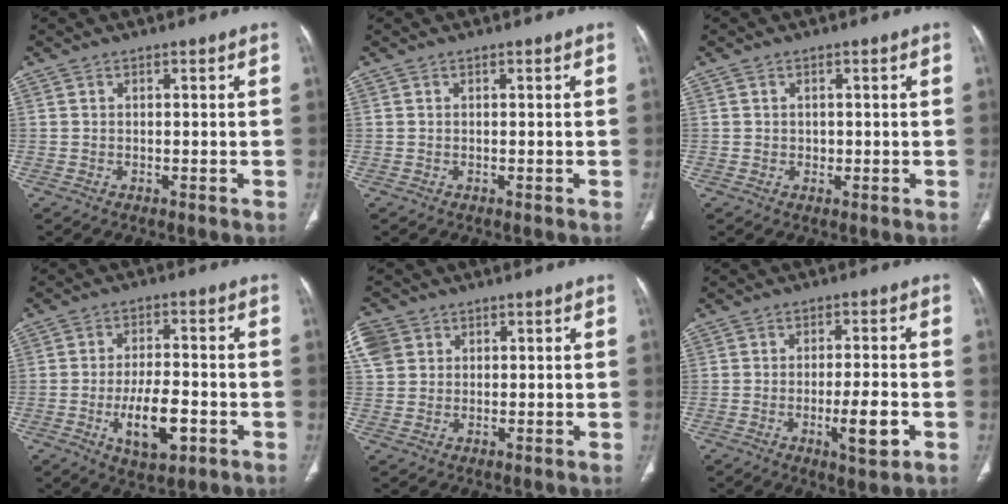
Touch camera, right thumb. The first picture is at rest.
{"total": 0.0}
{"total": 1.1, "force": [0.1, 1.1, 0.4], "torque": [-0.002, 0.001, 0.003]}
{"total": 9.8, "force": [-3.3, 4.3, 8.2], "torque": [-0.131, 0.009, -0.051]}
{"total": 8.7, "force": [3.5, 7.1, 3.6], "torque": [-0.092, 0.014, 0.074]}
{"total": 6.8, "force": [-2.2, 1.5, 6.2], "torque": [-0.094, 0.003, -0.033]}